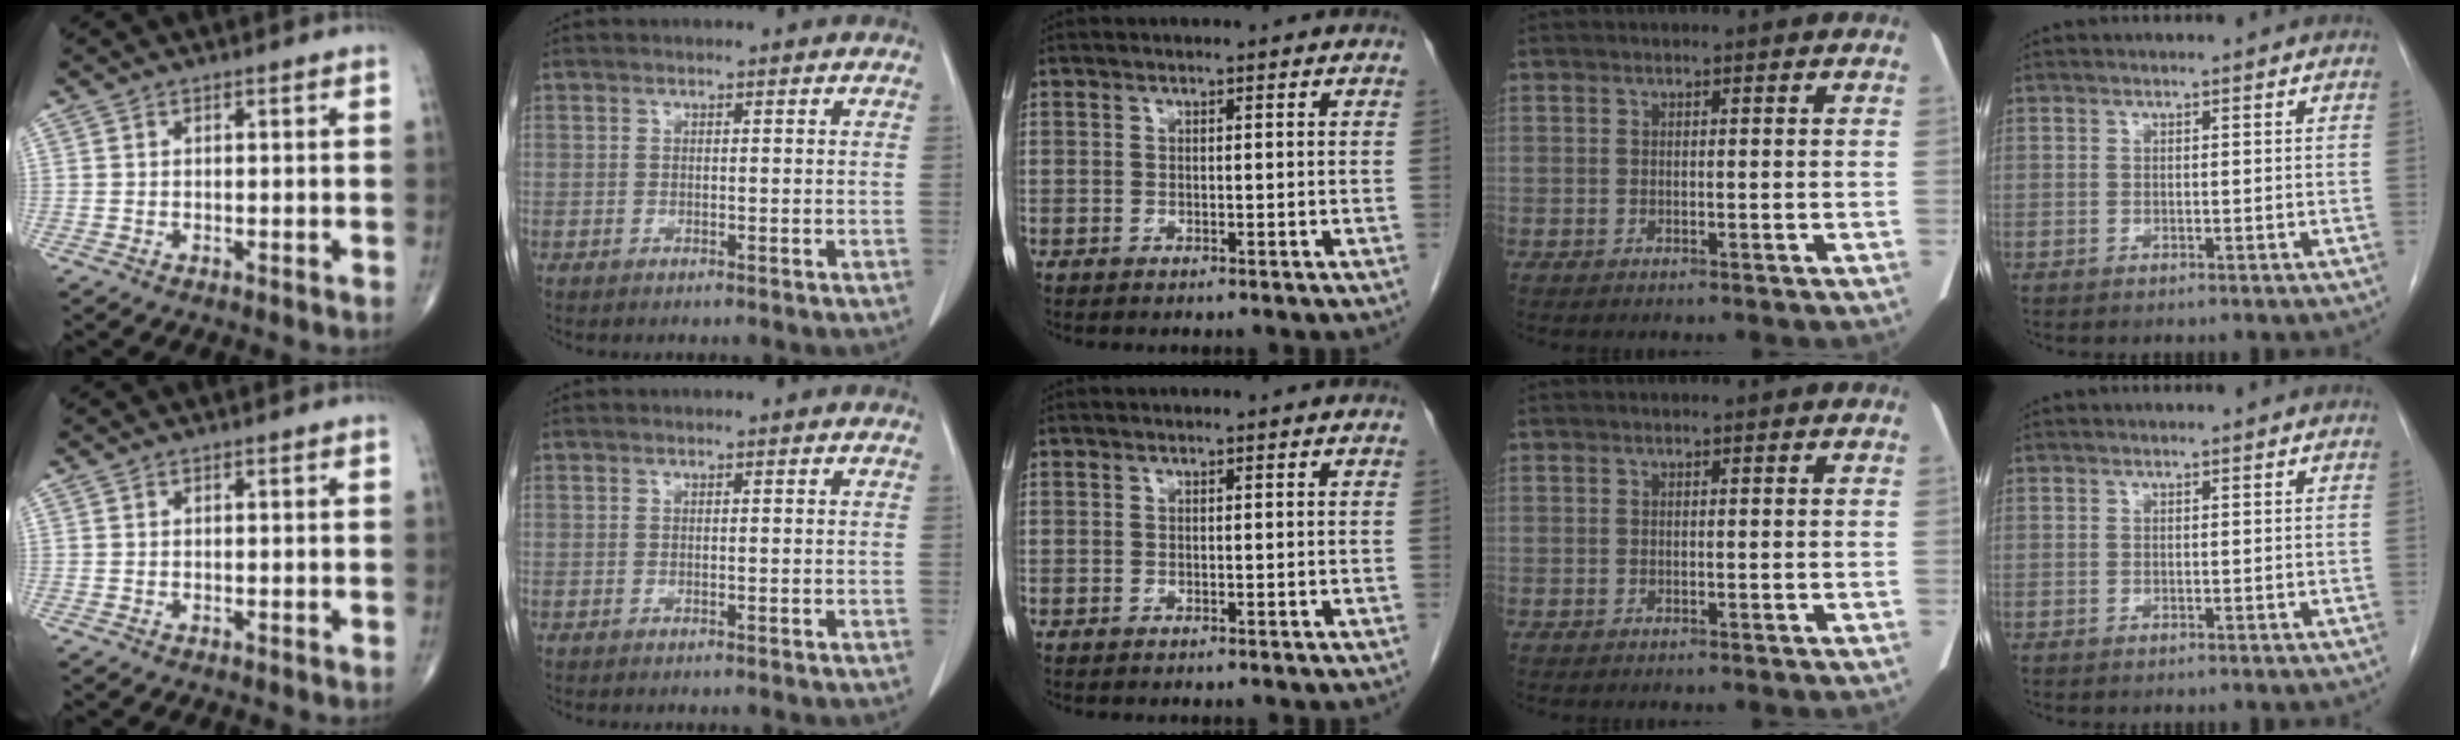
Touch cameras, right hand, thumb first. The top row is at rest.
{}